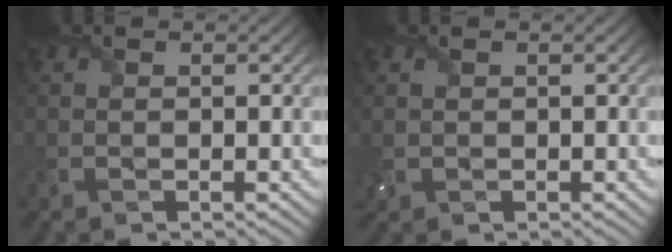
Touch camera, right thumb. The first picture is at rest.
{"total": 1.1, "force": [0.3, 1.0, 0.3], "torque": [-0.016, -0.001, 0.005]}